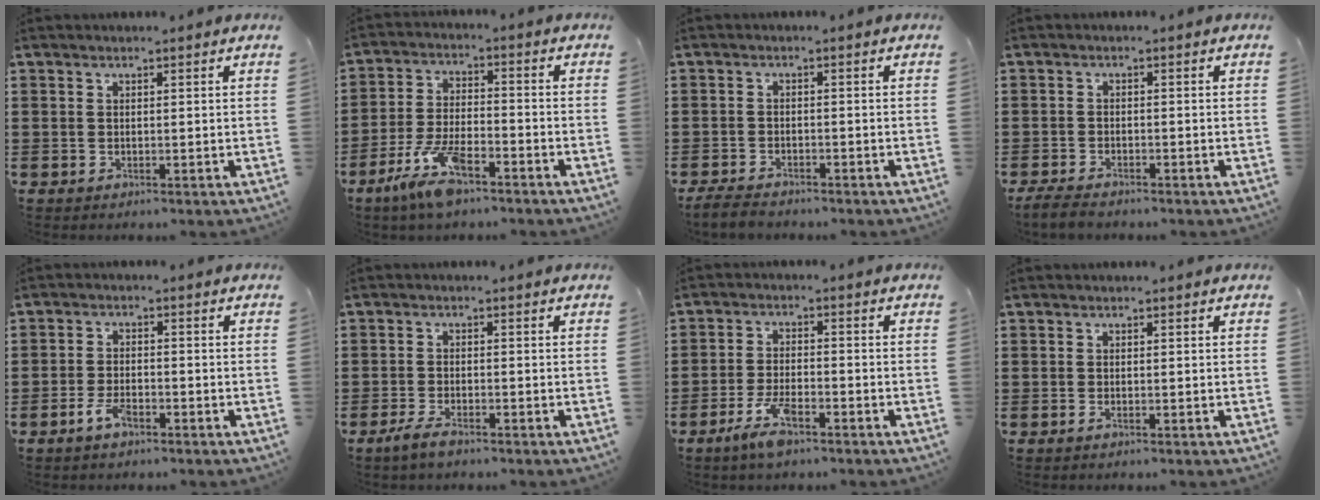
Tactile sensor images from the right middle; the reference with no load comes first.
{"total": 8.5, "force": [-5.5, 2.7, 6.0], "torque": [-0.134, -0.003, -0.105]}
{"total": 2.5, "force": [-2.4, 0.6, 0.5], "torque": [-0.020, 0.001, -0.052]}
{"total": 2.4, "force": [-2.1, 0.6, 0.8], "torque": [-0.029, -0.001, -0.048]}
{"total": 3.5, "force": [-2.3, 1.3, 2.3], "torque": [-0.053, 0.001, -0.047]}
{"total": 2.5, "force": [-1.8, 0.7, 1.6], "torque": [-0.041, 0.000, -0.039]}
{"total": 5.4, "force": [-3.5, 1.6, 3.8], "torque": [-0.082, 0.003, -0.067]}
{"total": 0.6, "force": [-0.3, 0.1, 0.4], "torque": [-0.010, -0.004, -0.005]}